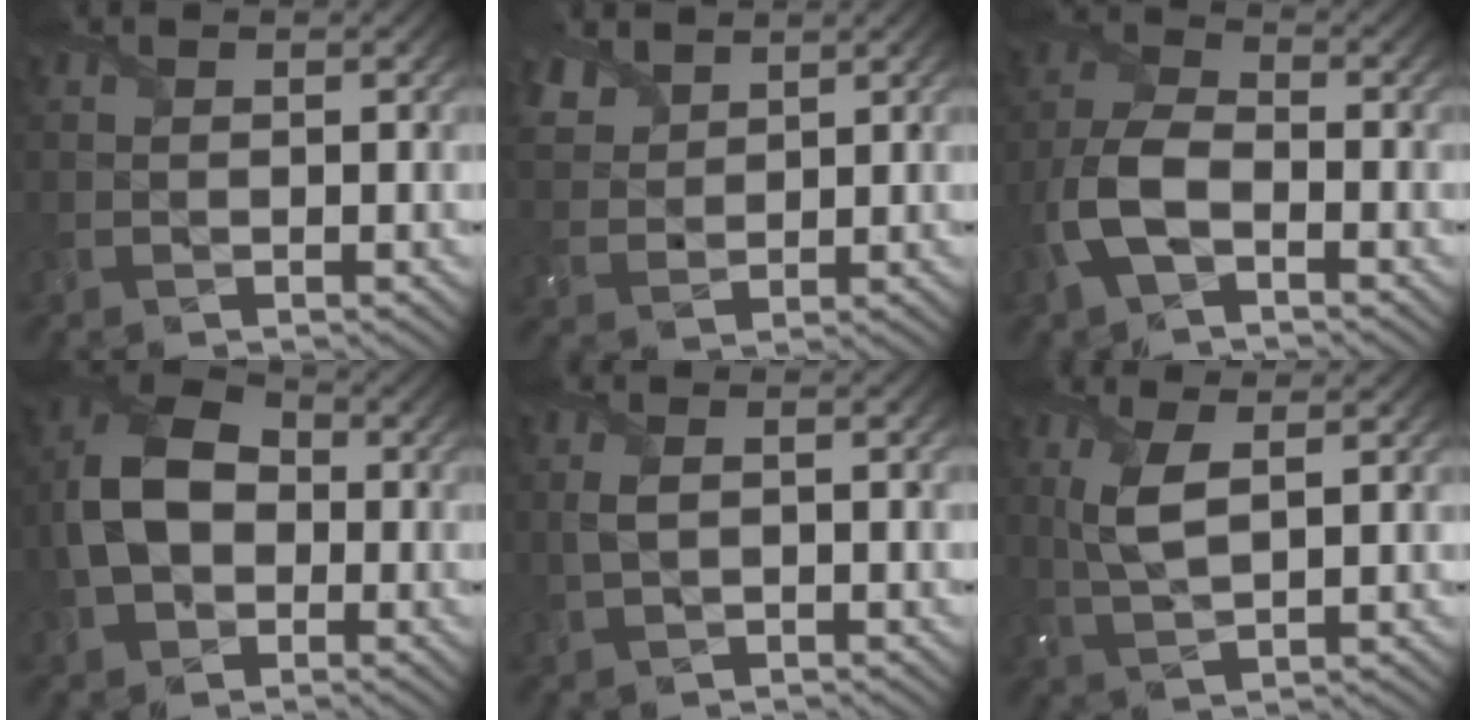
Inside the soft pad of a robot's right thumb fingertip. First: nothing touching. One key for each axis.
{"total": 4.8, "fx": 3.6, "fy": 2.6, "fz": 2.0, "tx": -0.061, "ty": 0.002, "tz": 0.078}
{"total": 7.2, "fx": -2.9, "fy": 3.8, "fz": 5.4, "tx": -0.132, "ty": 0.005, "tz": -0.073}
{"total": 10.3, "fx": -1.1, "fy": 7.4, "fz": 7.1, "tx": -0.165, "ty": -0.001, "tz": -0.033}
{"total": 2.5, "fx": -0.1, "fy": 1.3, "fz": 2.2, "tx": -0.057, "ty": 0.002, "tz": -0.003}
{"total": 4.7, "fx": 1.5, "fy": 1.5, "fz": 4.2, "tx": -0.103, "ty": -0.001, "tz": 0.031}